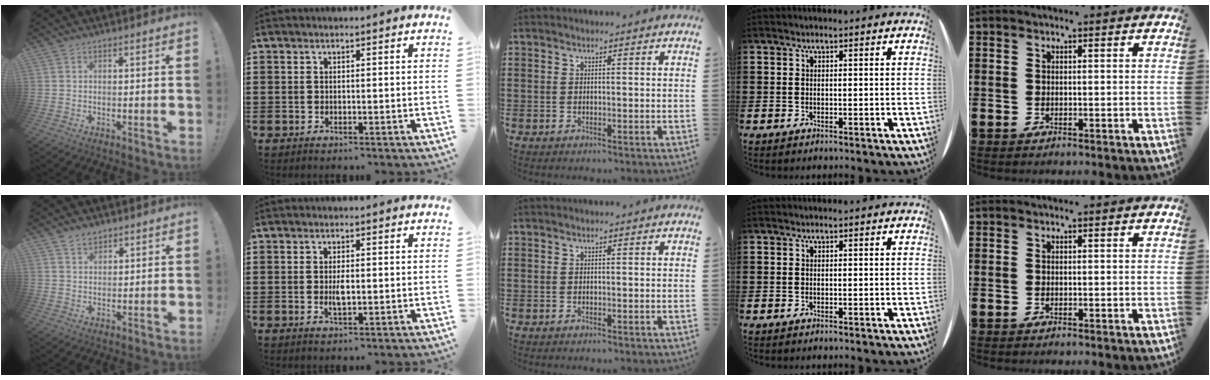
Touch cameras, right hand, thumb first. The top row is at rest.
{"thumb": {"total": 3.4, "force": [2.8, 1.7, 0.9], "torque": [-0.008, -0.014, 0.050]}, "index": {"total": 2.7, "force": [-0.1, 0.9, 2.5], "torque": [-0.048, -0.003, -0.001]}}